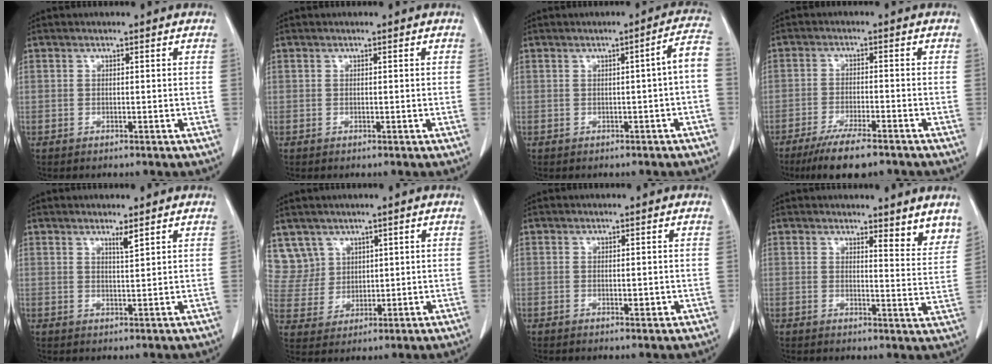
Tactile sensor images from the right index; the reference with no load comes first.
{"total": 0.0}
{"total": 4.3, "force": [-0.8, -0.1, 4.2], "torque": [-0.046, 0.010, -0.011]}
{"total": 9.1, "force": [-7.0, 1.2, 5.6], "torque": [-0.091, -0.020, -0.112]}
{"total": 1.7, "force": [1.3, -0.1, 1.1], "torque": [-0.021, -0.008, 0.025]}
{"total": 6.7, "force": [4.1, 5.2, -0.3], "torque": [0.006, 0.010, 0.096]}
{"total": 1.3, "force": [-0.3, 0.5, 1.2], "torque": [-0.018, -0.002, -0.001]}
{"total": 5.6, "force": [5.0, 1.1, 2.3], "torque": [-0.017, -0.028, 0.048]}